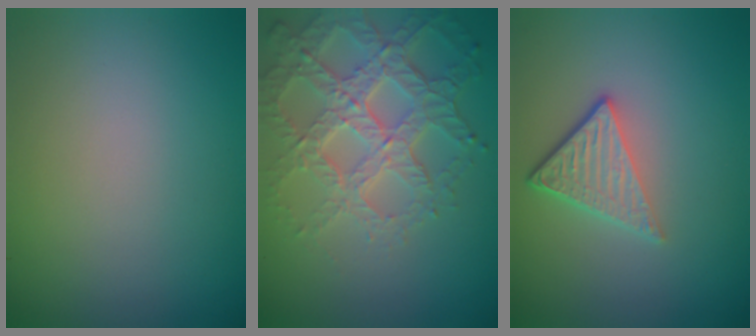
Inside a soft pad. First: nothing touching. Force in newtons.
{"total": 6.3, "press": 4.8, "slide": 4.1}
{"total": 3.7, "press": 2.7, "slide": 2.6}